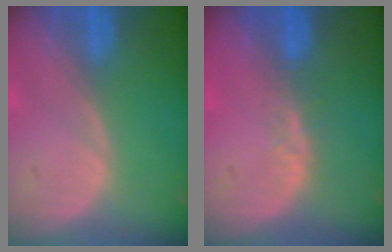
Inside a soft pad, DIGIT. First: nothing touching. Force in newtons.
{"total": 2.4, "press": 1.8, "slide": 1.5}